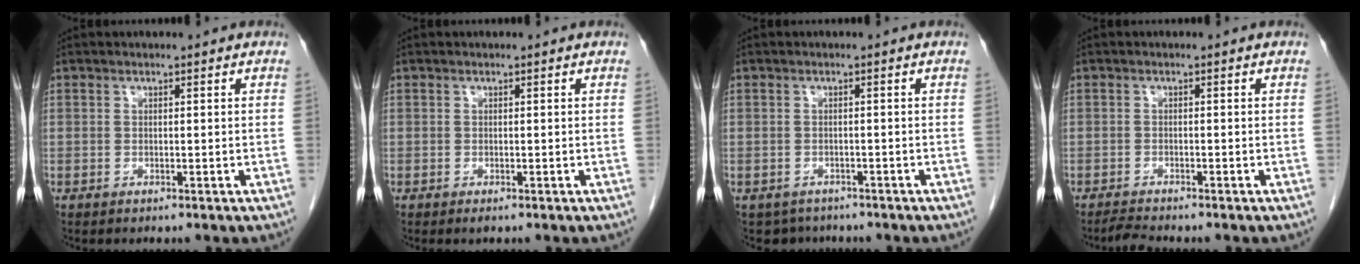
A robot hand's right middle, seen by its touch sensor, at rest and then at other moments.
{"total": 0.6, "force": [-0.4, 0.2, 0.4], "torque": [-0.005, -0.001, -0.005]}
{"total": 3.3, "force": [-2.7, 1.9, -0.1], "torque": [-0.001, 0.001, -0.039]}
{"total": 1.7, "force": [-1.6, -0.3, 0.3], "torque": [-0.015, -0.011, -0.031]}